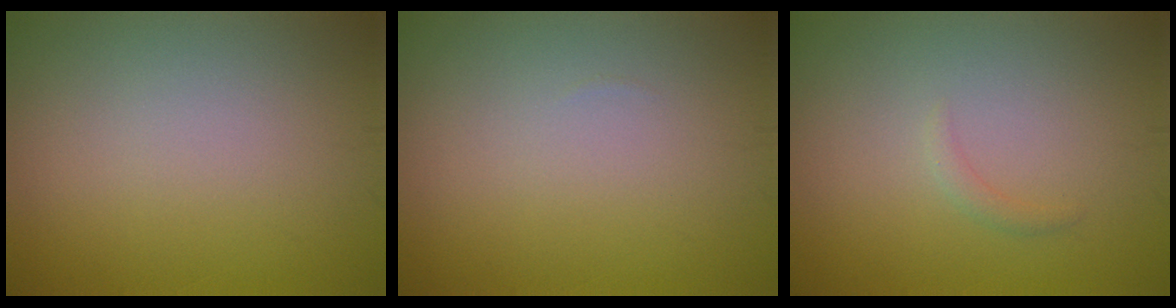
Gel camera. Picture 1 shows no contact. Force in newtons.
{"total": 0.0}
{"total": 0.8, "press": 0.8, "slide": 0.1}